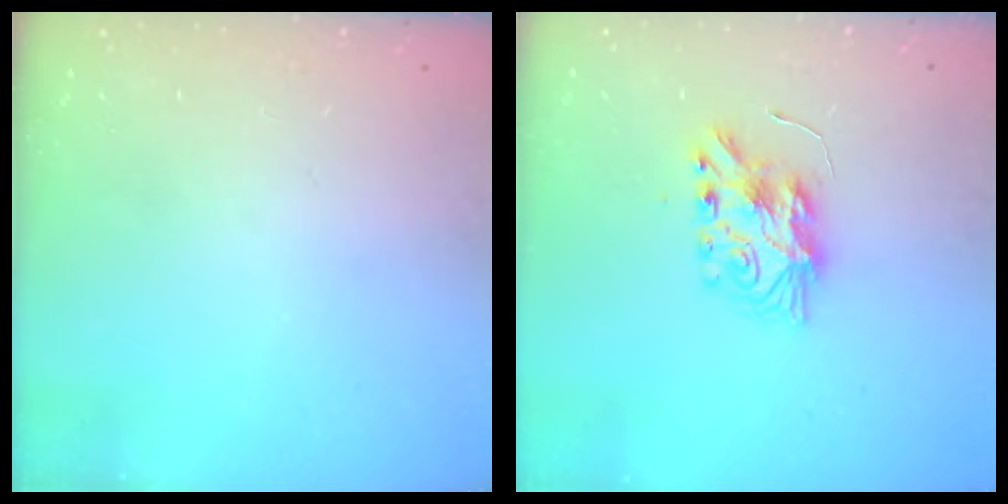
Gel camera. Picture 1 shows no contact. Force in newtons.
{"total": 8.4, "press": 8.4, "slide": 0.7}